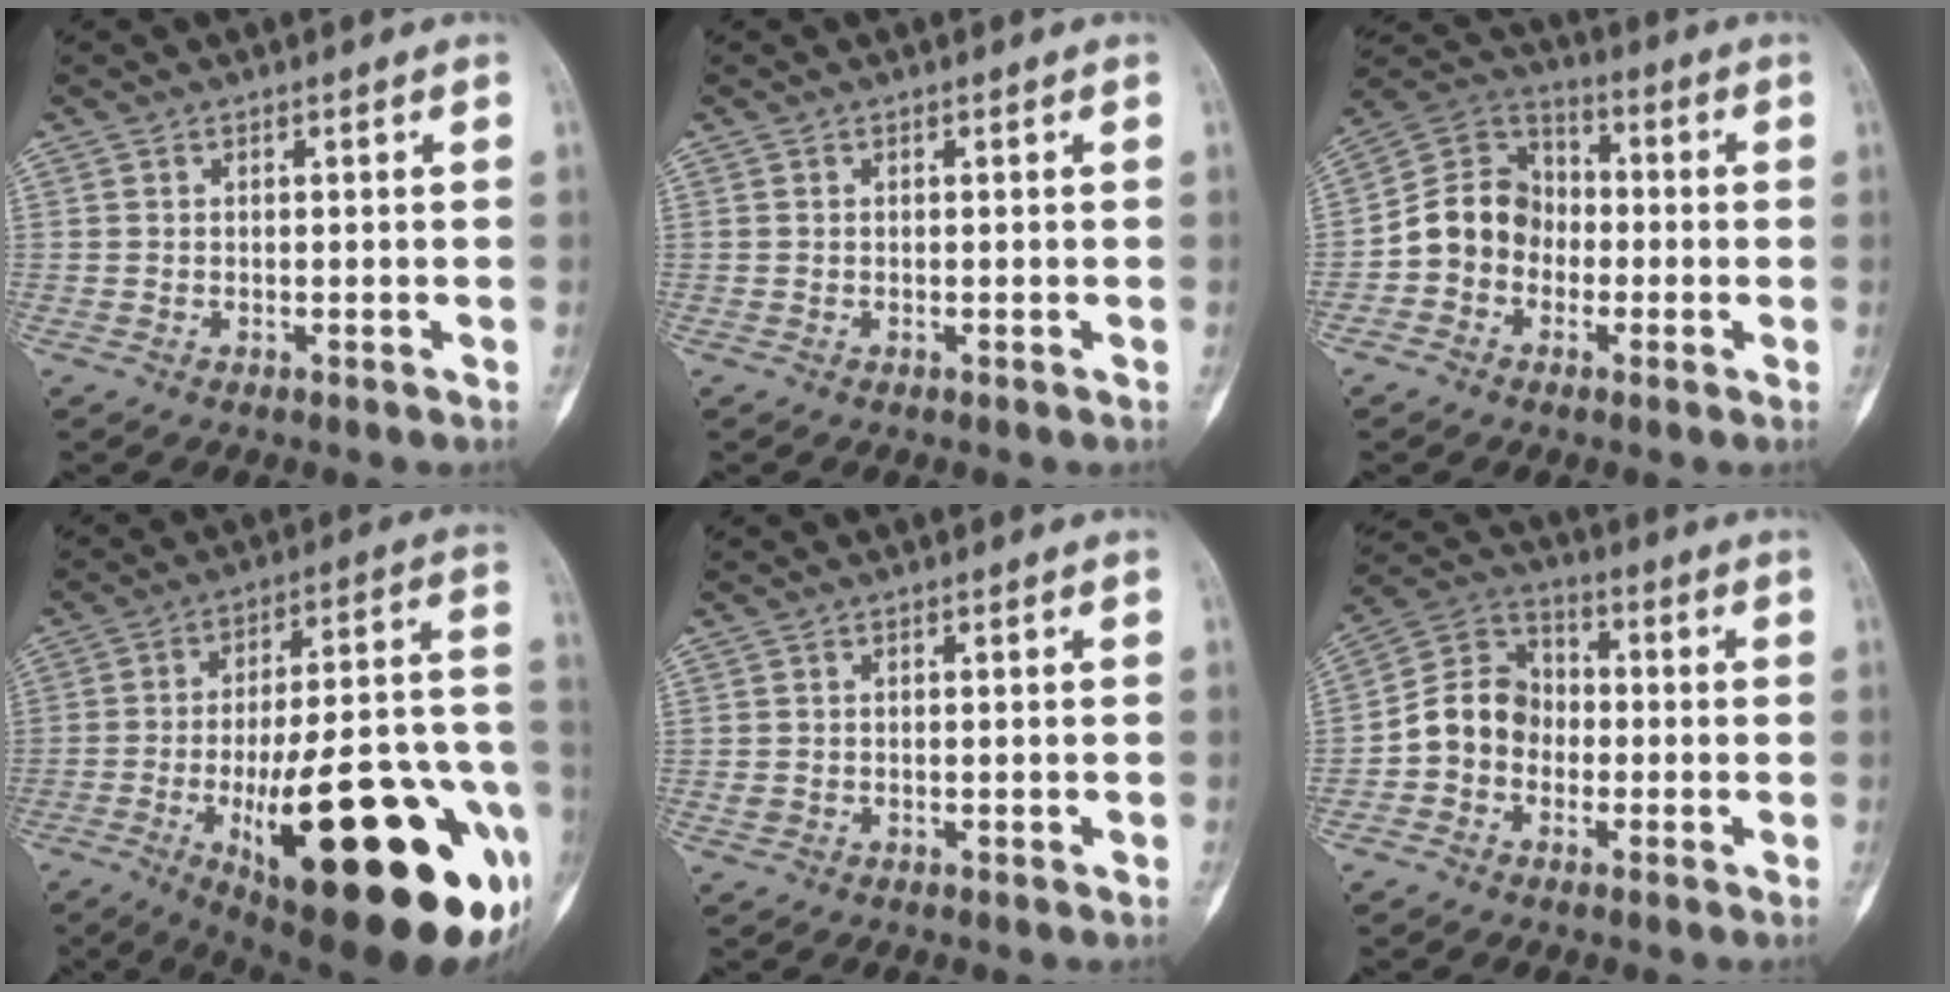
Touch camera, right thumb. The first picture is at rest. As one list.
[{"total": 0.0}, {"total": 11.3, "force": [-2.5, 9.7, 5.2], "torque": [-0.064, 0.043, -0.058]}, {"total": 35.1, "force": [-12.3, 10.7, 31.1], "torque": [-0.357, 0.035, -0.172]}, {"total": 1.5, "force": [-0.3, 1.2, 0.8], "torque": [-0.011, 0.005, -0.004]}, {"total": 10.0, "force": [-2.1, 8.5, 4.8], "torque": [-0.062, 0.039, -0.054]}]